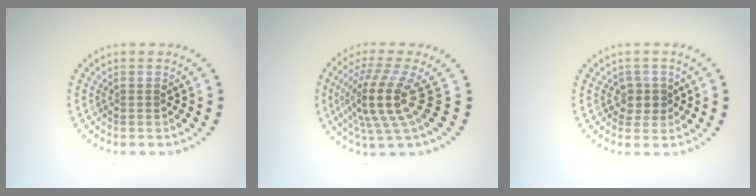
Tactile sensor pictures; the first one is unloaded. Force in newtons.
{"total": 5.0, "press": 3.6, "slide": 3.6}
{"total": 1.7, "press": 1.4, "slide": 1.0}